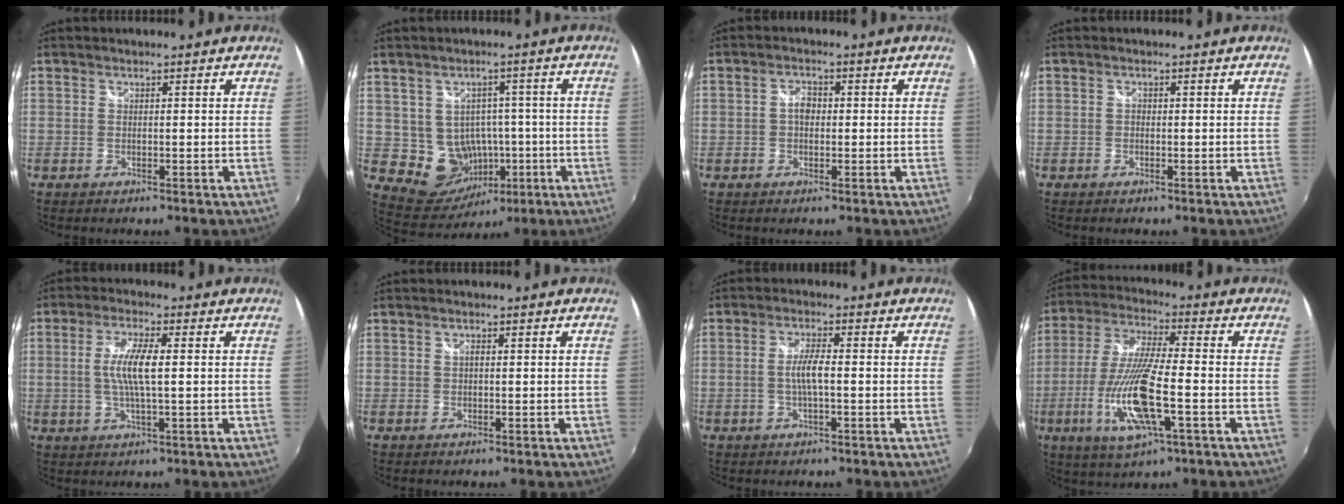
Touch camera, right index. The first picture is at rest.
{"total": 10.0, "force": [-1.4, 9.3, 3.3], "torque": [-0.079, 0.011, 0.006]}
{"total": 2.5, "force": [-0.2, 1.8, 1.7], "torque": [-0.030, 0.007, -0.006]}
{"total": 0.6, "force": [-0.3, 0.5, 0.2], "torque": [-0.002, -0.001, -0.008]}
{"total": 7.1, "force": [0.3, 1.3, 7.0], "torque": [-0.137, 0.001, 0.006]}
{"total": 0.6, "force": [0.1, 0.4, 0.4], "torque": [-0.008, 0.001, 0.000]}
{"total": 4.2, "force": [-0.6, 0.5, 4.1], "torque": [-0.079, 0.001, -0.010]}
{"total": 16.1, "force": [-5.0, 3.5, 14.9], "torque": [-0.317, -0.020, -0.093]}